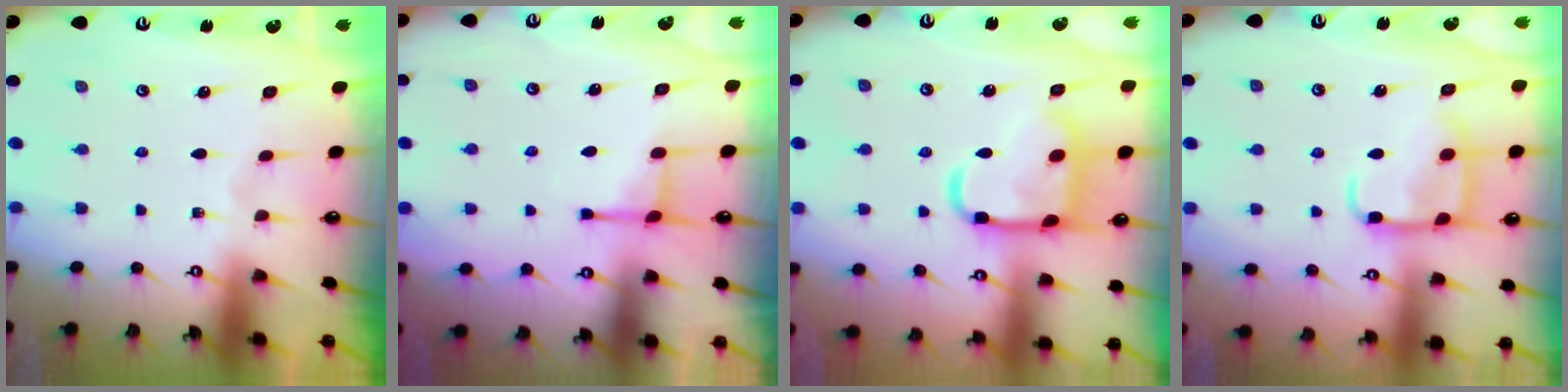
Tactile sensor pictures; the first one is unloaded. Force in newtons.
{"total": 2.6, "press": 2.5, "slide": 0.8}
{"total": 16.7, "press": 16.7, "slide": 1.6}
{"total": 12.4, "press": 12.4, "slide": 1.1}